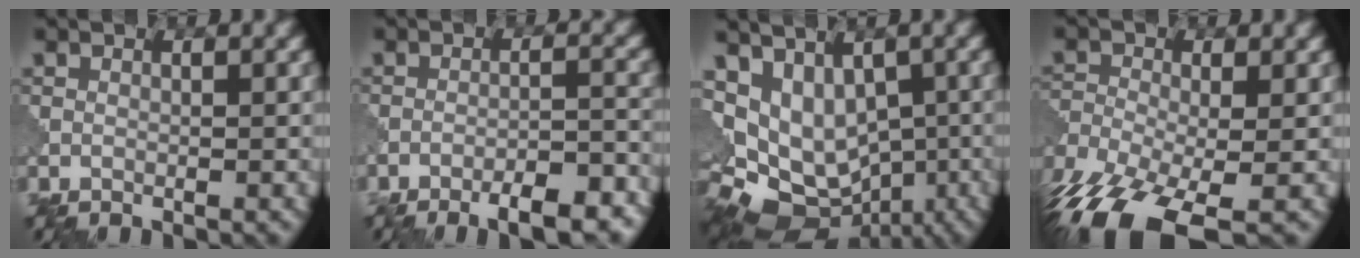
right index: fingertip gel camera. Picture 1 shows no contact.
{"total": 7.0, "force": [-5.9, 1.6, 3.4], "torque": [-0.045, 0.004, -0.070]}
{"total": 9.0, "force": [-1.5, 7.4, 5.0], "torque": [-0.094, 0.003, 0.022]}
{"total": 11.0, "force": [-8.0, 3.3, 6.7], "torque": [-0.148, -0.027, -0.138]}